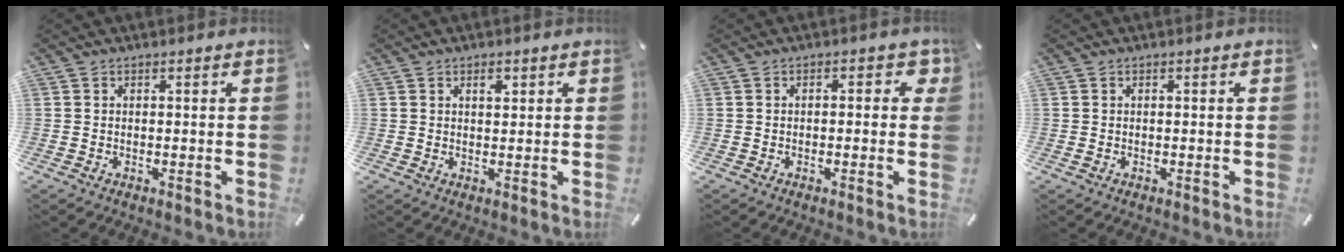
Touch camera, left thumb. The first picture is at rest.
{"total": 2.1, "force": [1.0, 1.1, 1.5], "torque": [-0.017, -0.003, 0.013]}
{"total": 3.2, "force": [-0.2, 1.7, 2.7], "torque": [-0.038, 0.005, -0.010]}
{"total": 0.8, "force": [-0.2, 0.3, 0.7], "torque": [-0.012, 0.000, -0.004]}